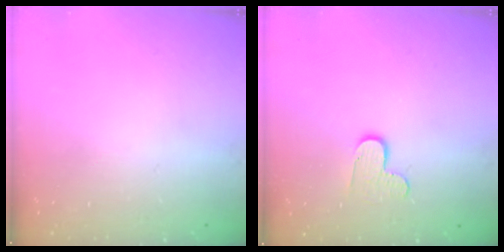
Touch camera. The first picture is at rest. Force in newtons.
{"total": 7.7, "press": 7.6, "slide": 0.4}